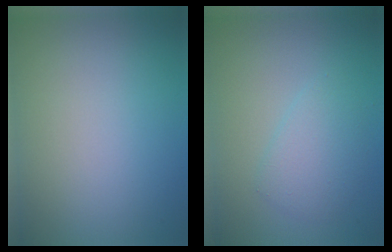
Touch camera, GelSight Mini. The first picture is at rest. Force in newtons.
{"total": 2.4, "press": 2.4, "slide": 0.1}